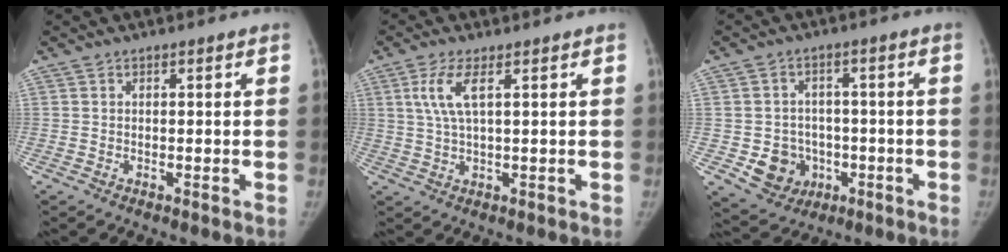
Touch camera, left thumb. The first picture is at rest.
{"total": 5.1, "force": [1.7, 1.2, 4.7], "torque": [-0.119, -0.001, 0.038]}
{"total": 8.5, "force": [-2.4, 7.6, 3.1], "torque": [-0.020, 0.015, -0.027]}